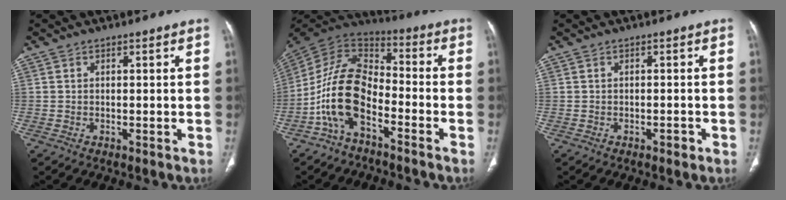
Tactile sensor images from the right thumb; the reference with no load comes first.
{"total": 13.9, "force": [-5.9, 7.5, 10.1], "torque": [-0.185, 0.068, -0.124]}
{"total": 1.1, "force": [-0.8, 0.5, 0.7], "torque": [-0.008, 0.003, -0.012]}